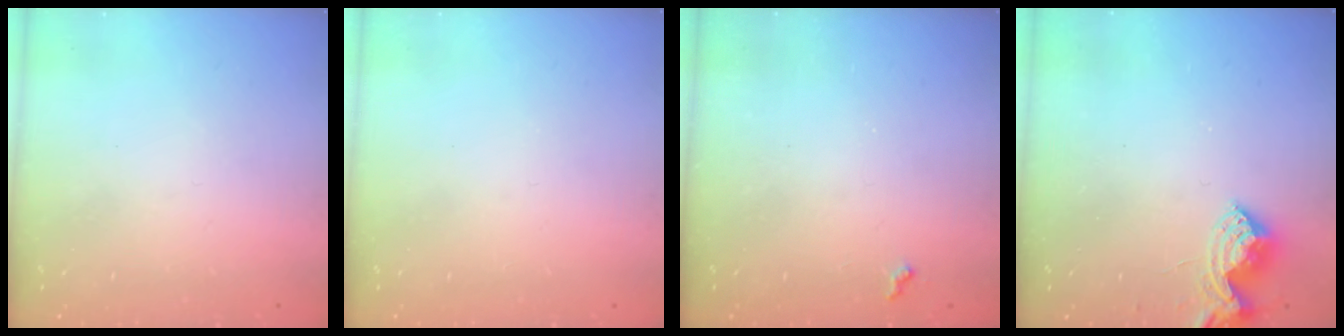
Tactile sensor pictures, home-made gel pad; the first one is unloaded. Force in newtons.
{"total": 0.0}
{"total": 4.6, "press": 4.6, "slide": 0.7}
{"total": 8.2, "press": 8.2, "slide": 0.6}